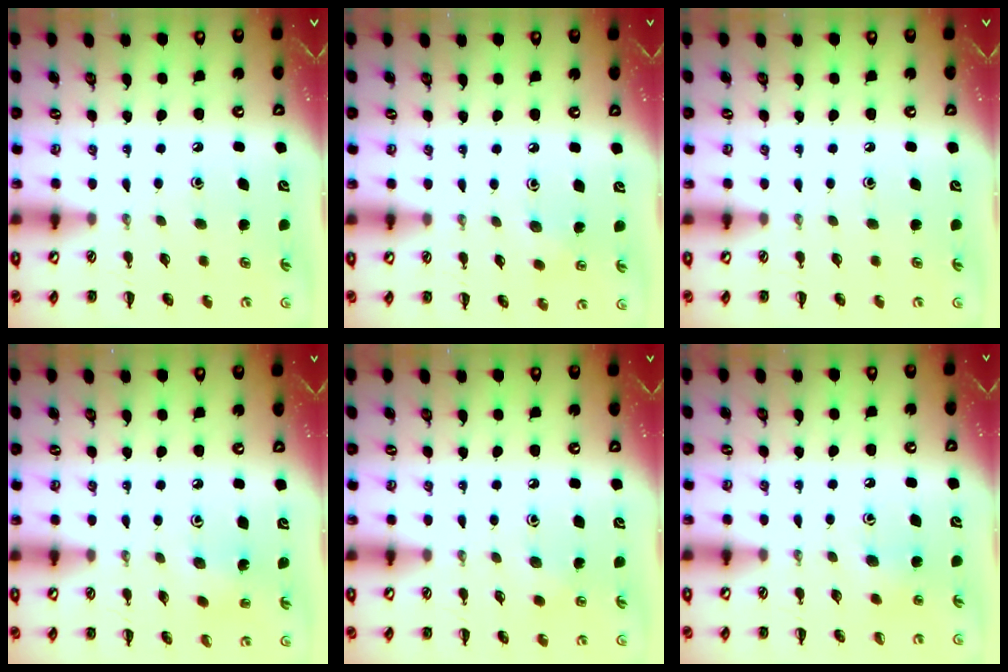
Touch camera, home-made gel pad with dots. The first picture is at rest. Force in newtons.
{"total": 3.0, "press": 2.9, "slide": 0.8}
{"total": 0.0}
{"total": 1.8, "press": 1.6, "slide": 0.7}
{"total": 2.6, "press": 2.5, "slide": 0.8}
{"total": 6.9, "press": 6.5, "slide": 2.4}